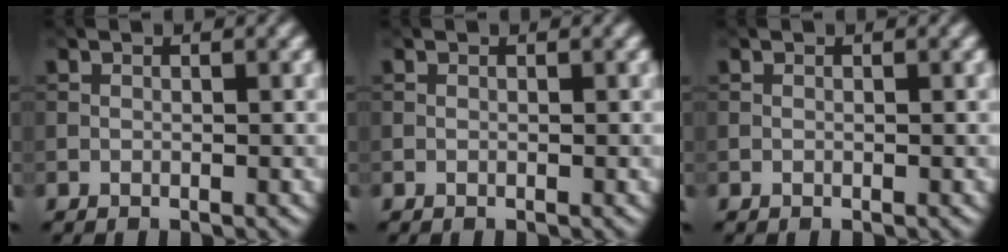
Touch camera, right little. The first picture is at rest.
{"total": 0.0}
{"total": 0.0}